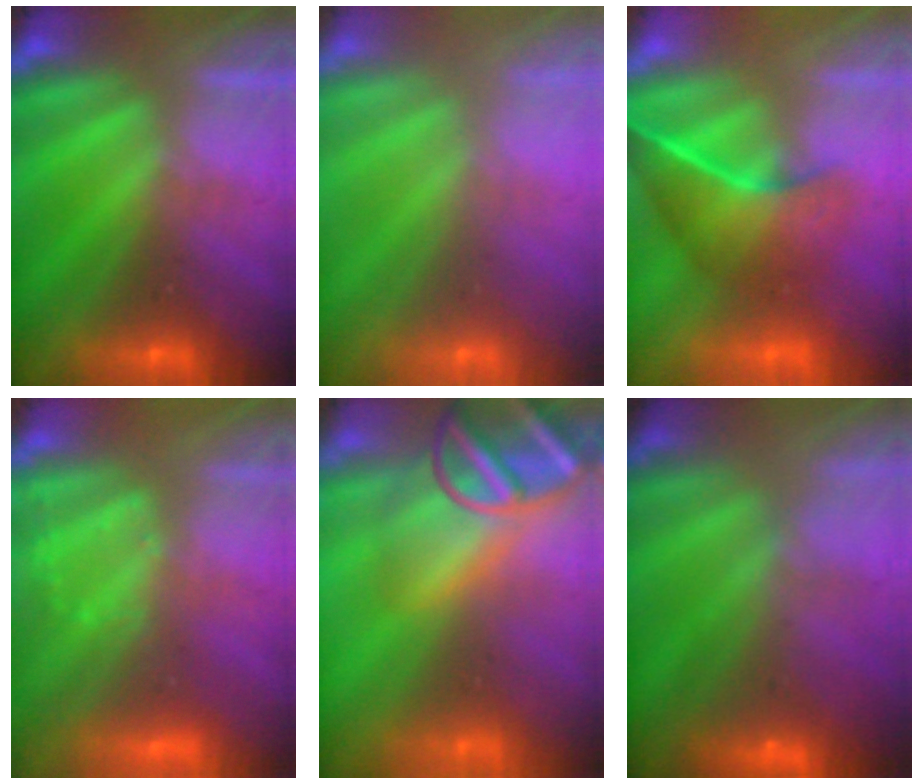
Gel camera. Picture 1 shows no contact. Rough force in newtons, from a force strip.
{"total": 8.0}
{"total": 3.6}
{"total": 3.2}
{"total": 6.6}
{"total": 10.0}